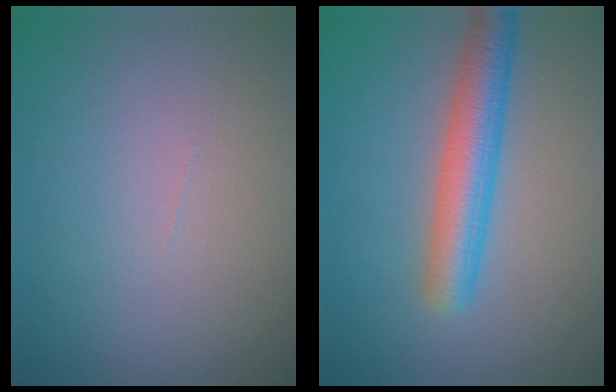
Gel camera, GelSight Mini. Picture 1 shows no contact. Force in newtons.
{"total": 4.9, "press": 4.9, "slide": 0.3}